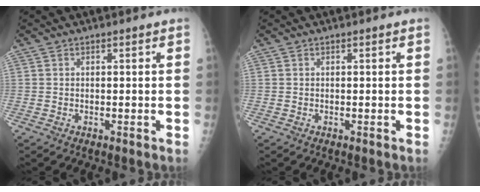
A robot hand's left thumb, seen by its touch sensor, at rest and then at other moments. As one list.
[{"total": 0.0}]